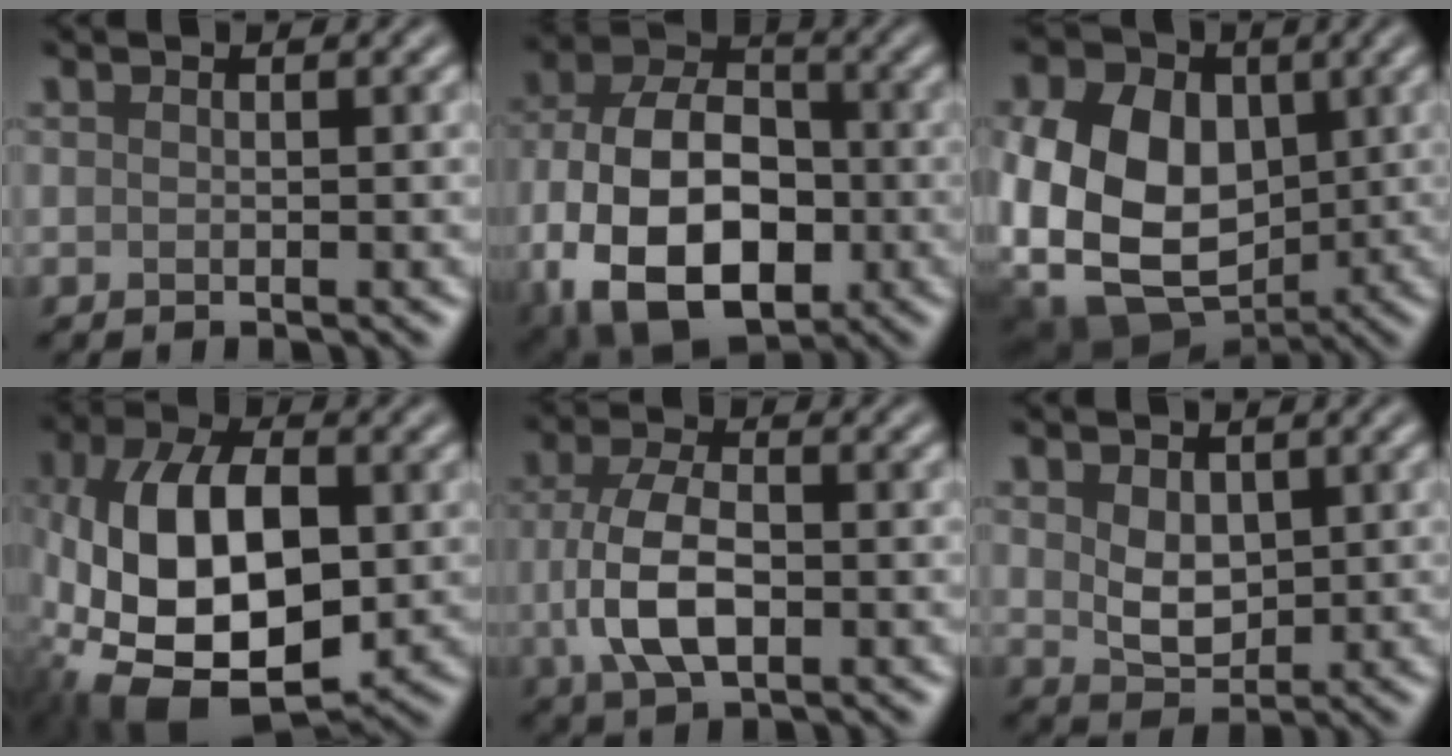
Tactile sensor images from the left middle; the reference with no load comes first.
{"total": 14.0, "force": [-4.1, 8.8, 10.1], "torque": [-0.189, -0.017, -0.075]}
{"total": 16.0, "force": [-0.1, 13.2, 9.1], "torque": [-0.207, -0.001, -0.016]}
{"total": 13.7, "force": [-1.8, 8.2, 10.8], "torque": [-0.226, -0.021, -0.028]}
{"total": 5.8, "force": [-0.9, 3.1, 4.9], "torque": [-0.106, -0.004, -0.017]}
{"total": 3.2, "force": [0.7, 2.2, 2.2], "torque": [-0.045, -0.004, 0.018]}